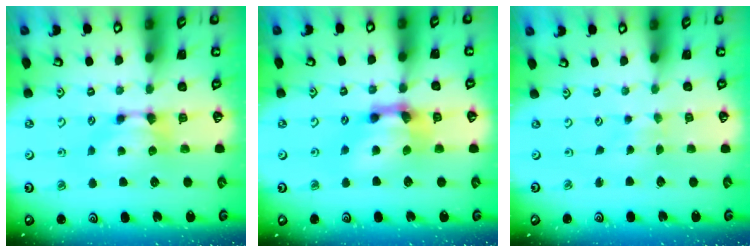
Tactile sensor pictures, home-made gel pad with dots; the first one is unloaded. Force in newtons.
{"total": 4.8, "press": 3.8, "slide": 2.9}
{"total": 3.9, "press": 3.9, "slide": 0.1}